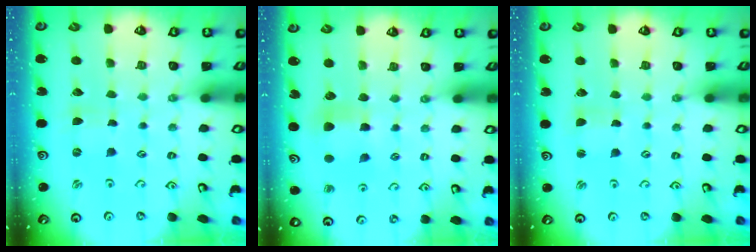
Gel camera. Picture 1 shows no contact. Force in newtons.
{"total": 5.6, "press": 5.6, "slide": 0.1}
{"total": 1.2, "press": 1.2, "slide": 0.2}